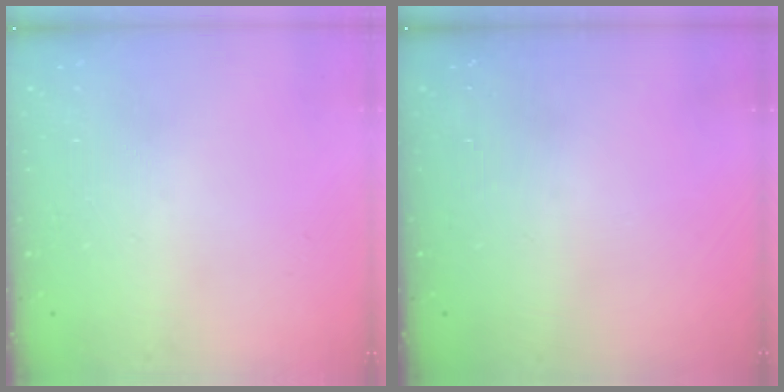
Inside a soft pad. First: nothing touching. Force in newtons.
{"total": 0.0}